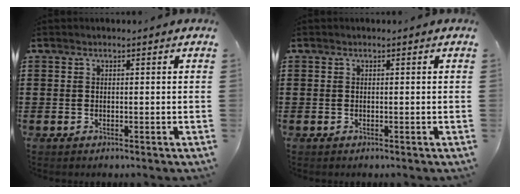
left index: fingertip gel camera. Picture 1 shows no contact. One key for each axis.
{"total": 0.0}